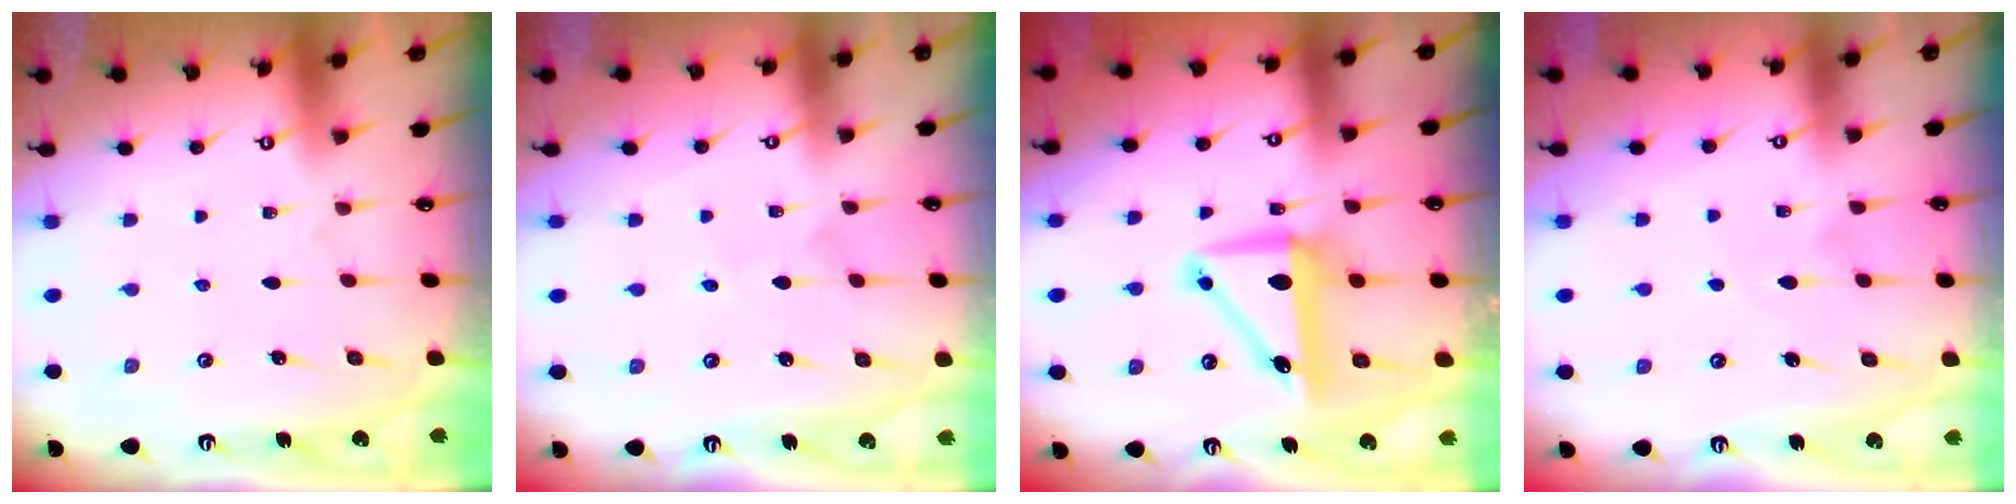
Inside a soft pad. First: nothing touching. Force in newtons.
{"total": 1.5, "press": 1.4, "slide": 0.1}
{"total": 9.2, "press": 9.0, "slide": 1.8}
{"total": 4.9, "press": 4.9, "slide": 0.6}